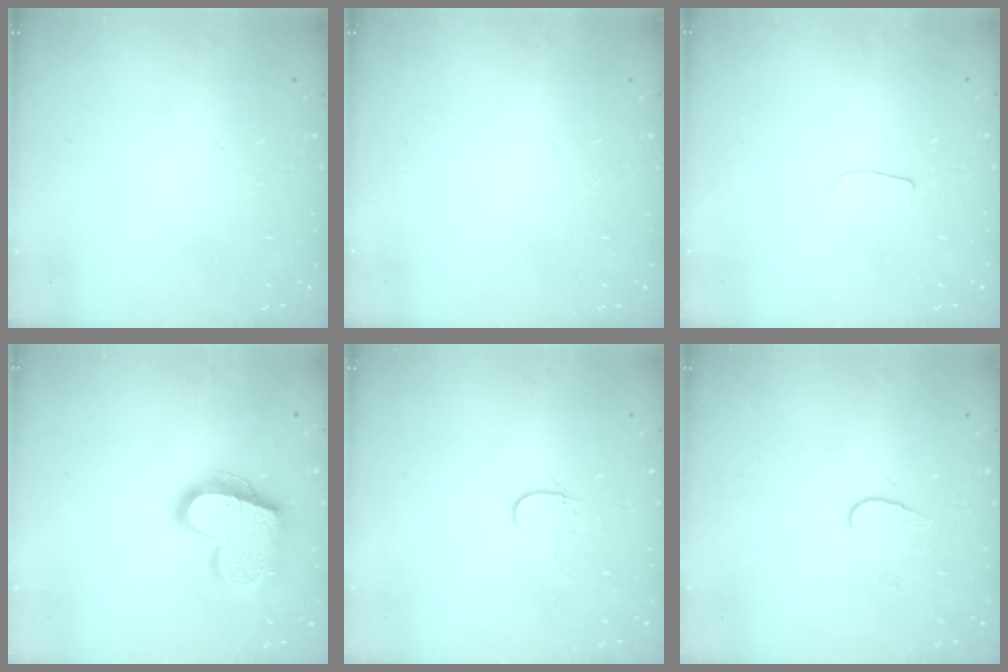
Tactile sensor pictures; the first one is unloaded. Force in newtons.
{"total": 0.0}
{"total": 3.3, "press": 3.3, "slide": 0.3}
{"total": 18.7, "press": 18.6, "slide": 1.4}
{"total": 3.9, "press": 3.9, "slide": 0.4}
{"total": 6.1, "press": 6.1, "slide": 0.5}